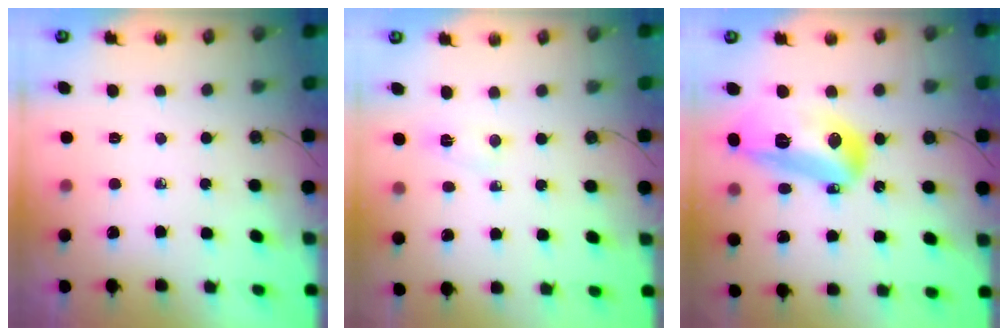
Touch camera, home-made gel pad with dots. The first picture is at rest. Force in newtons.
{"total": 2.7, "press": 2.7, "slide": 0.4}
{"total": 18.3, "press": 18.3, "slide": 1.8}